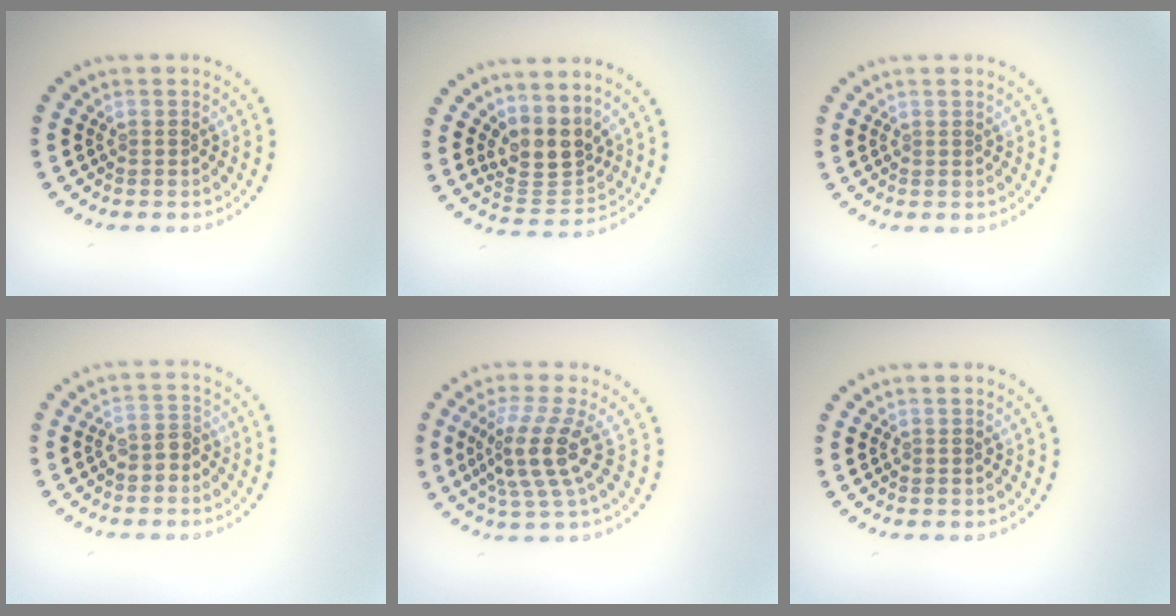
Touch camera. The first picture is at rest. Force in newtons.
{"total": 3.4, "press": 2.6, "slide": 2.2}
{"total": 0.0}
{"total": 1.7, "press": 1.5, "slide": 0.7}
{"total": 4.3, "press": 3.2, "slide": 2.9}
{"total": 0.0}